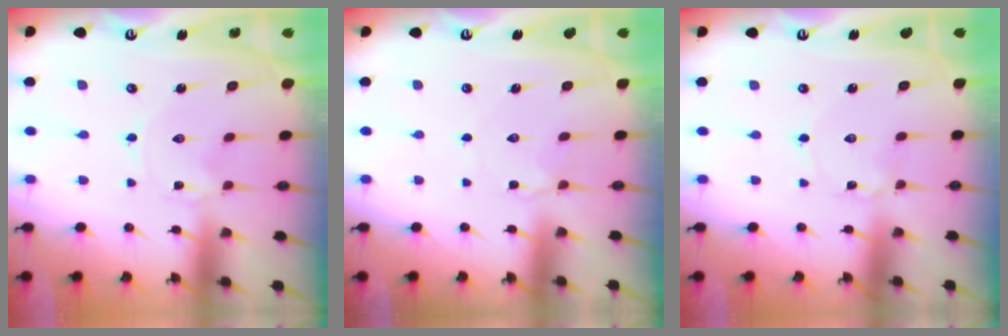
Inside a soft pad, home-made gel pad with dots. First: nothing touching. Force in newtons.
{"total": 3.6, "press": 3.5, "slide": 0.5}
{"total": 1.6, "press": 1.6, "slide": 0.2}